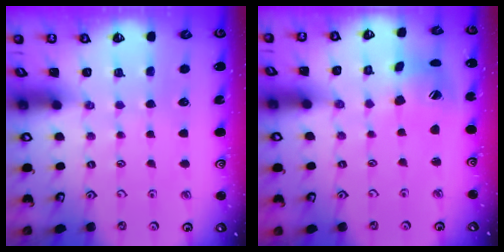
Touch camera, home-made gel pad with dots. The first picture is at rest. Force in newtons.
{"total": 10.5, "press": 10.5, "slide": 0.9}